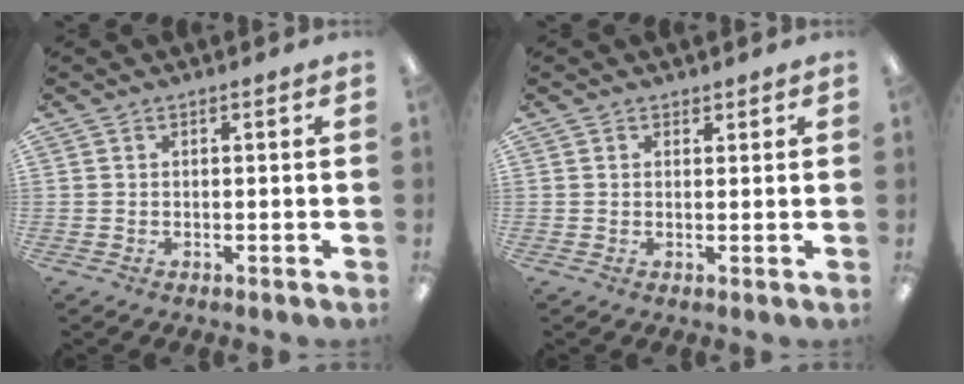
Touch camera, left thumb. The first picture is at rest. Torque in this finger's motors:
{"motor_torque": [0.05, -0.01, 0.03, 0.59, -0.03]}